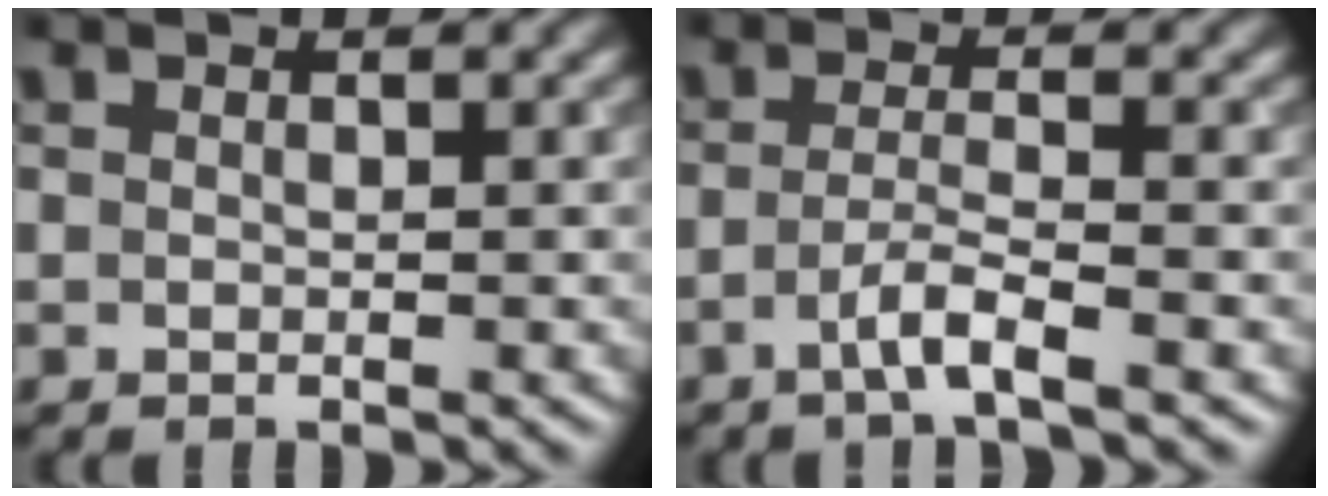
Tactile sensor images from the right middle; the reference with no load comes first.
{"total": 2.8, "force": [-1.4, 0.4, 2.4], "torque": [-0.042, 0.006, -0.034]}